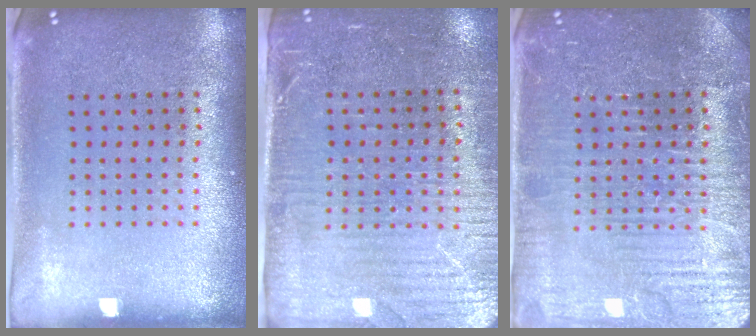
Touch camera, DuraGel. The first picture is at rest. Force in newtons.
{"total": 3.5, "press": 3.2, "slide": 1.5}
{"total": 4.7, "press": 4.6, "slide": 1.1}